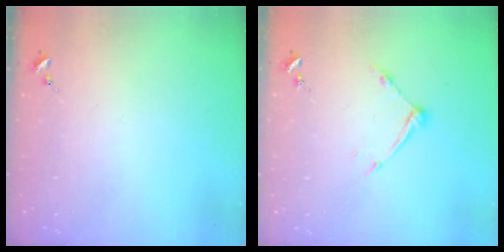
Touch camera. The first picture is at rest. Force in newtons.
{"total": 8.4, "press": 8.4, "slide": 0.5}